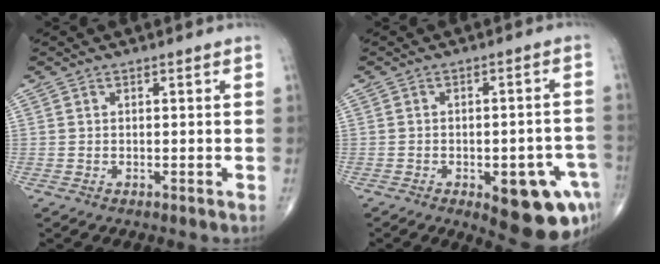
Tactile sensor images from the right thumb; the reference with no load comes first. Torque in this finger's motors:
{"motor_torque": [1.53, 1.67, 0.85, -1.00, 0.26]}